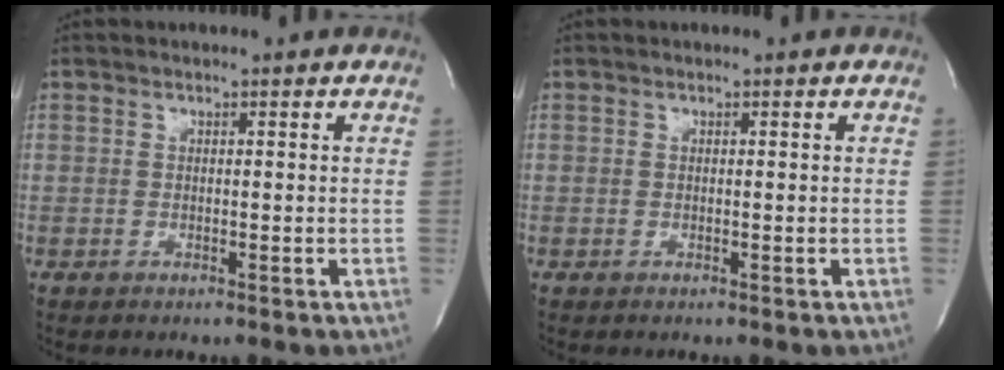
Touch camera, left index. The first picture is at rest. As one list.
[{"total": 0.0}]